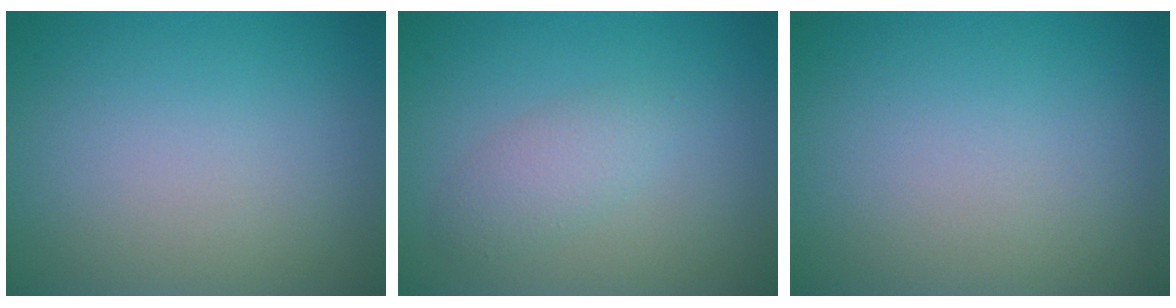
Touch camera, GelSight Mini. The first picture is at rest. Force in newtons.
{"total": 2.0, "press": 2.0, "slide": 0.1}
{"total": 0.0}